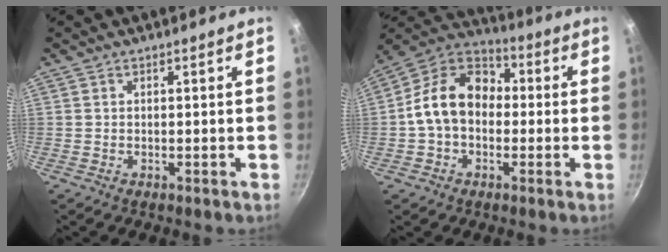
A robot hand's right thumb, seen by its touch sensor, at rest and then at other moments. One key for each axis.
{"total": 13.8, "fx": -0.4, "fy": 10.2, "fz": 9.2, "tx": -0.123, "ty": 0.041, "tz": -0.030}